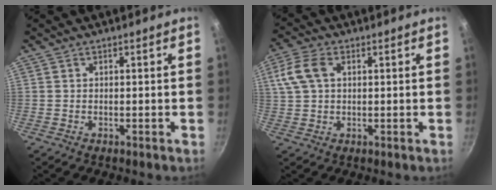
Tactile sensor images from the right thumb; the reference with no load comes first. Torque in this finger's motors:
{"motor_torque": [-0.63, 0.67, -0.31, 0.13, 0.09]}